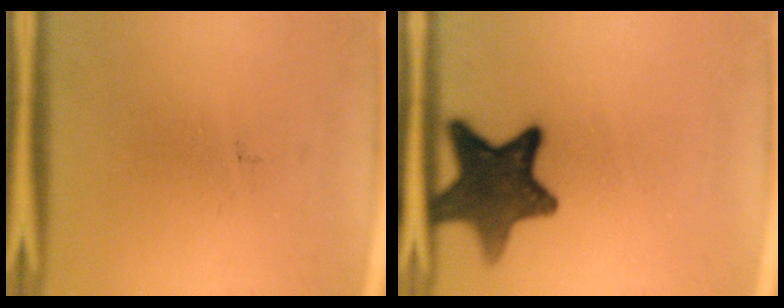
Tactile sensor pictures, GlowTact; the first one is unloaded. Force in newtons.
{"total": 13.2}